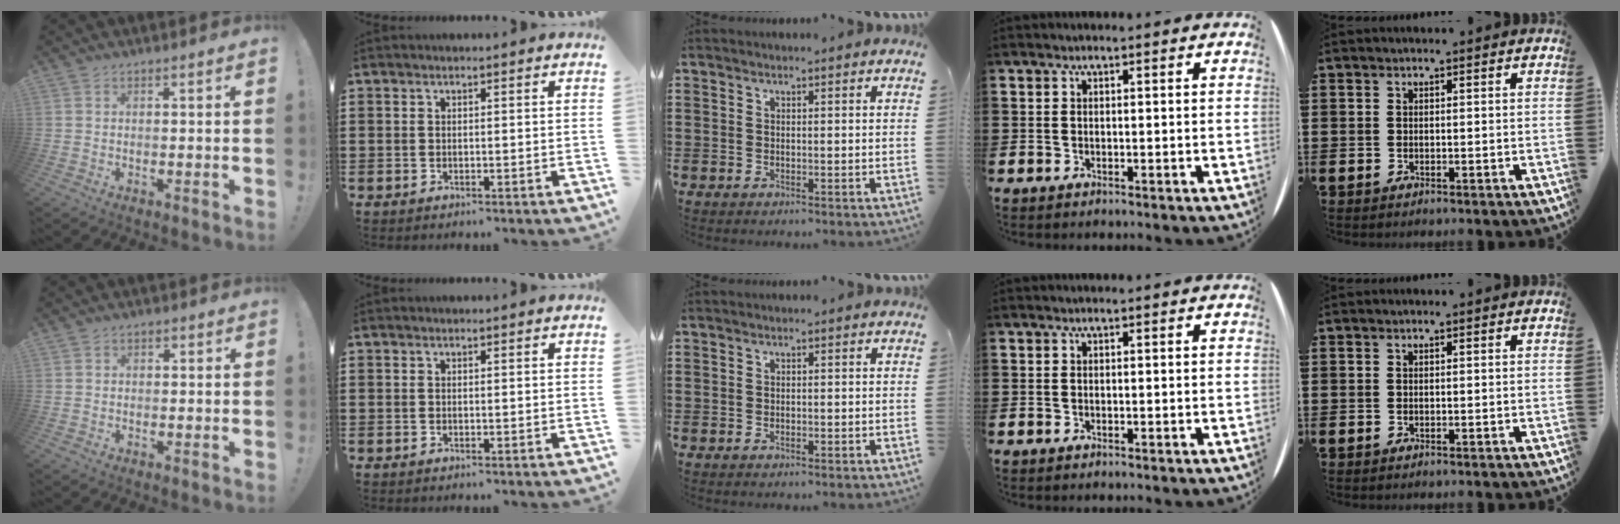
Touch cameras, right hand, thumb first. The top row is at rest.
{"thumb": {"total": 1.0, "force": [-0.3, 0.9, 0.4], "torque": [-0.006, 0.004, -0.007]}, "middle": {"total": 0.6, "force": [-0.3, 0.2, 0.5], "torque": [-0.010, -0.004, -0.005]}}